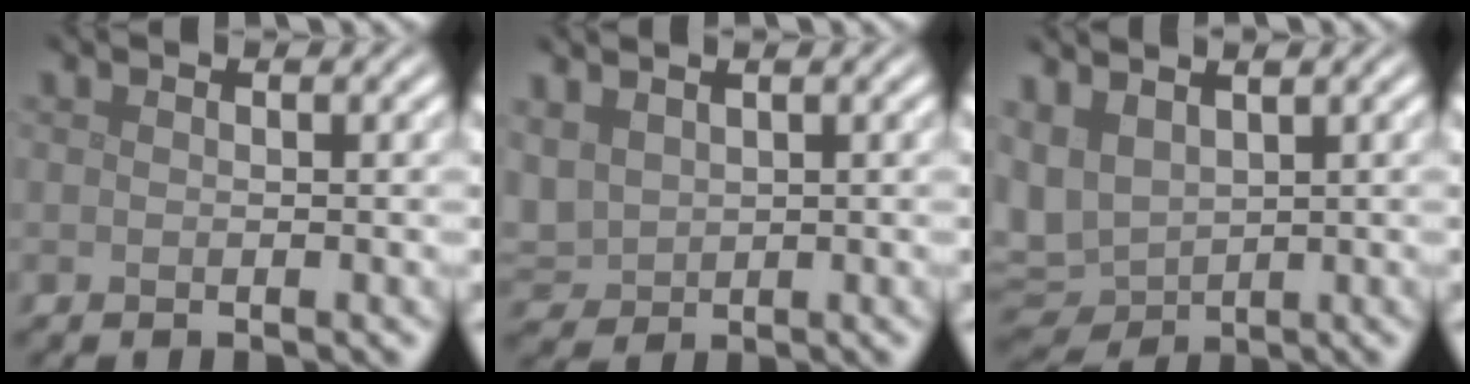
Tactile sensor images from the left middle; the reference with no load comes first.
{"total": 2.7, "force": [1.3, 1.9, 1.4], "torque": [-0.042, 0.002, 0.032]}
{"total": 5.4, "force": [1.7, 3.5, 3.7], "torque": [-0.096, 0.005, 0.035]}